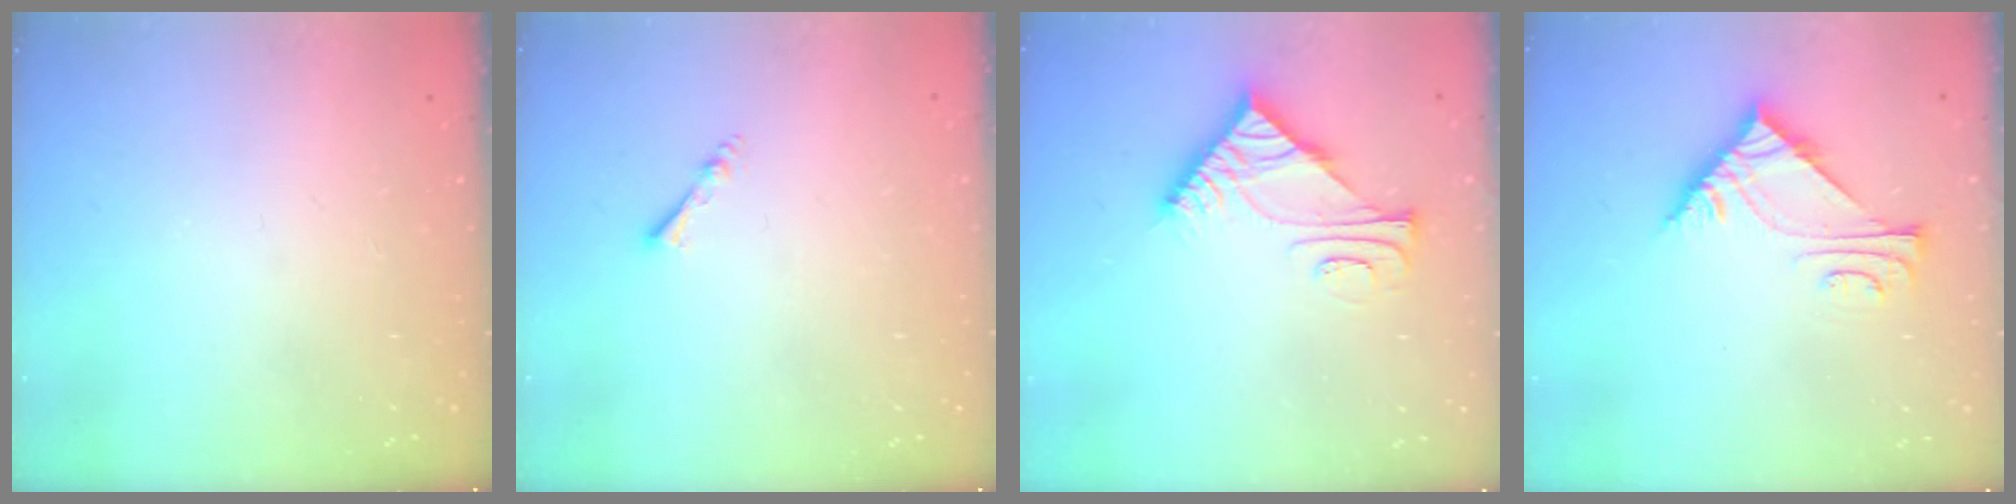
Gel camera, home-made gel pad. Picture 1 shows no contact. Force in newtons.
{"total": 2.2, "press": 2.1, "slide": 0.4}
{"total": 6.8, "press": 6.8, "slide": 0.1}
{"total": 7.0, "press": 7.0, "slide": 0.1}